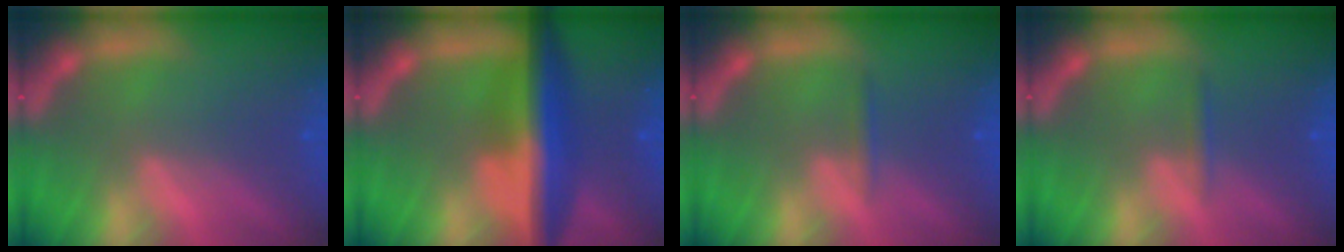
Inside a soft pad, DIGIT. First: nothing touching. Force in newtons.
{"total": 8.4}
{"total": 0.9}
{"total": 0.9}